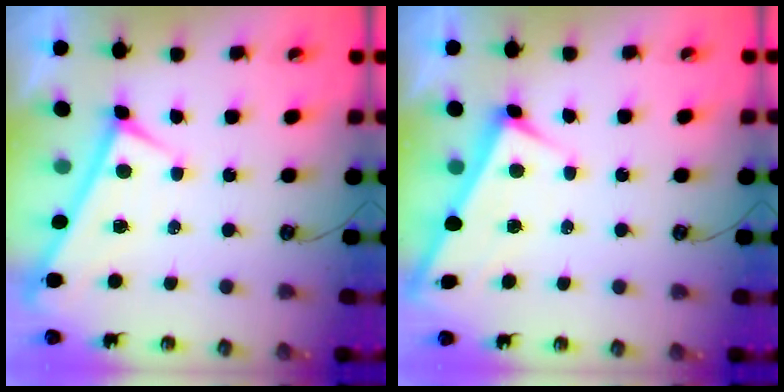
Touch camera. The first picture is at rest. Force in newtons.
{"total": 4.4, "press": 4.4, "slide": 0.3}